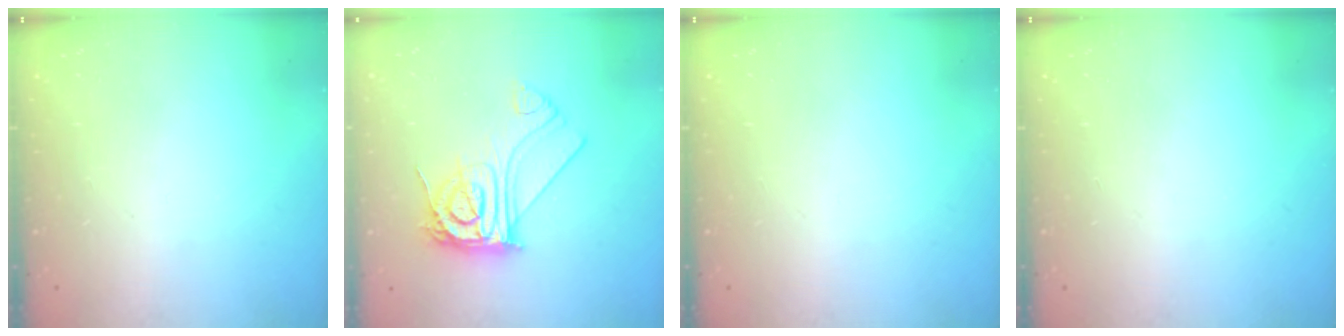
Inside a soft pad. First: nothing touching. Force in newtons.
{"total": 13.7, "press": 13.6, "slide": 1.2}
{"total": 0.0}
{"total": 0.0}